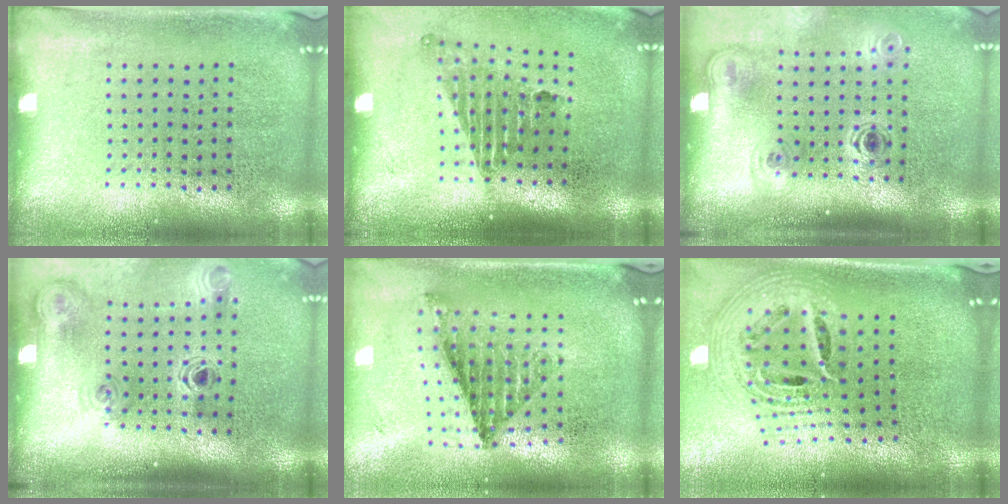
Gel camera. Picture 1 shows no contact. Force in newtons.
{"total": 1.6, "press": 1.2, "slide": 1.1}
{"total": 2.1, "press": 1.4, "slide": 1.5}
{"total": 1.4, "press": 1.2, "slide": 0.8}
{"total": 1.0, "press": 1.0, "slide": 0.2}
{"total": 2.5, "press": 1.7, "slide": 1.8}